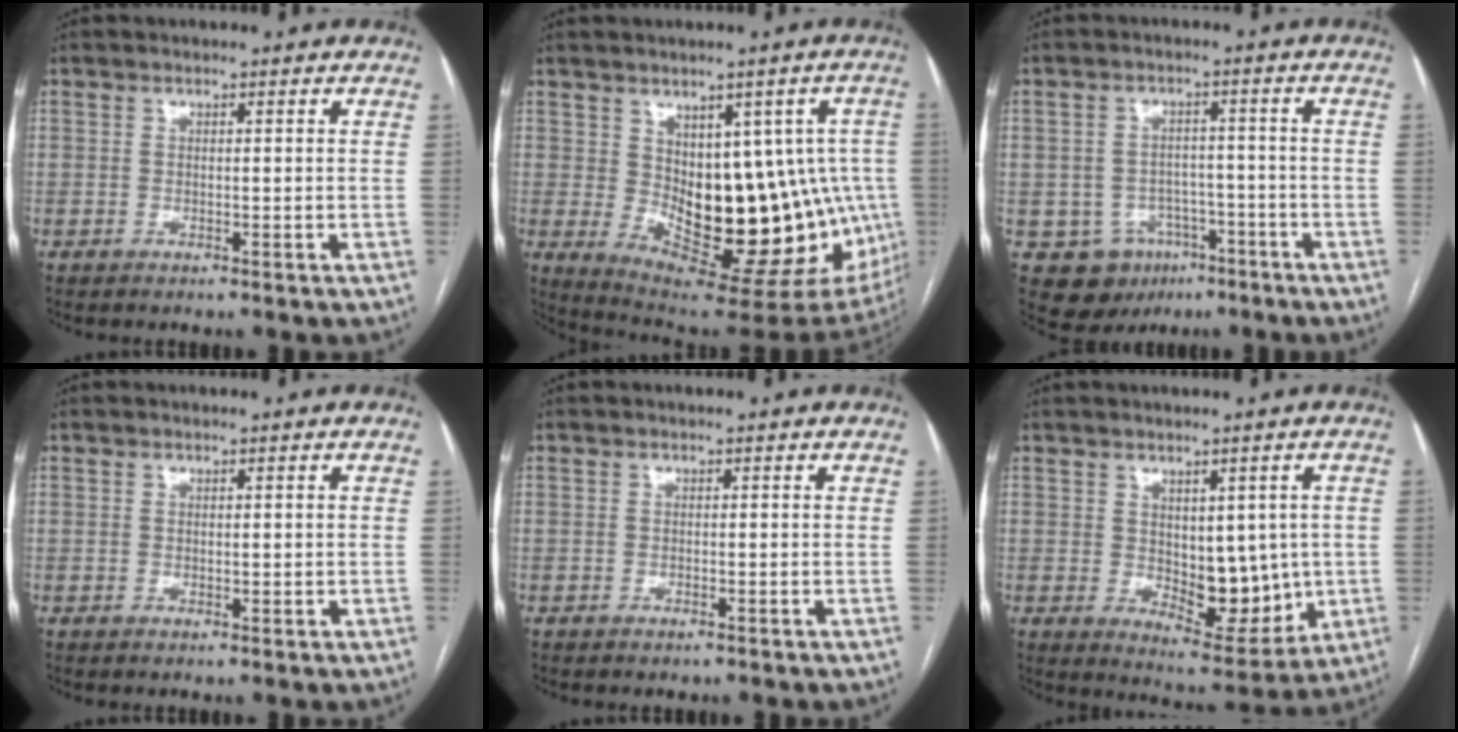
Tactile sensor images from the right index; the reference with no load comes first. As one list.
[{"total": 19.8, "force": [-0.8, 9.0, 17.6], "torque": [-0.174, 0.012, 0.020]}, {"total": 8.3, "force": [-3.9, 6.9, 2.2], "torque": [-0.033, 0.014, -0.046]}, {"total": 0.7, "force": [0.1, 0.4, 0.6], "torque": [-0.009, -0.002, 0.004]}, {"total": 0.5, "force": [-0.4, 0.2, 0.2], "torque": [-0.003, 0.001, -0.005]}, {"total": 9.6, "force": [-0.1, 5.0, 8.2], "torque": [-0.099, -0.007, 0.020]}]